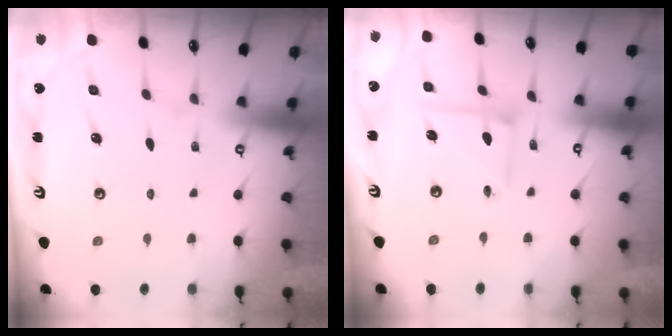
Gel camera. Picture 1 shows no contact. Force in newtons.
{"total": 6.6, "press": 6.6, "slide": 0.5}